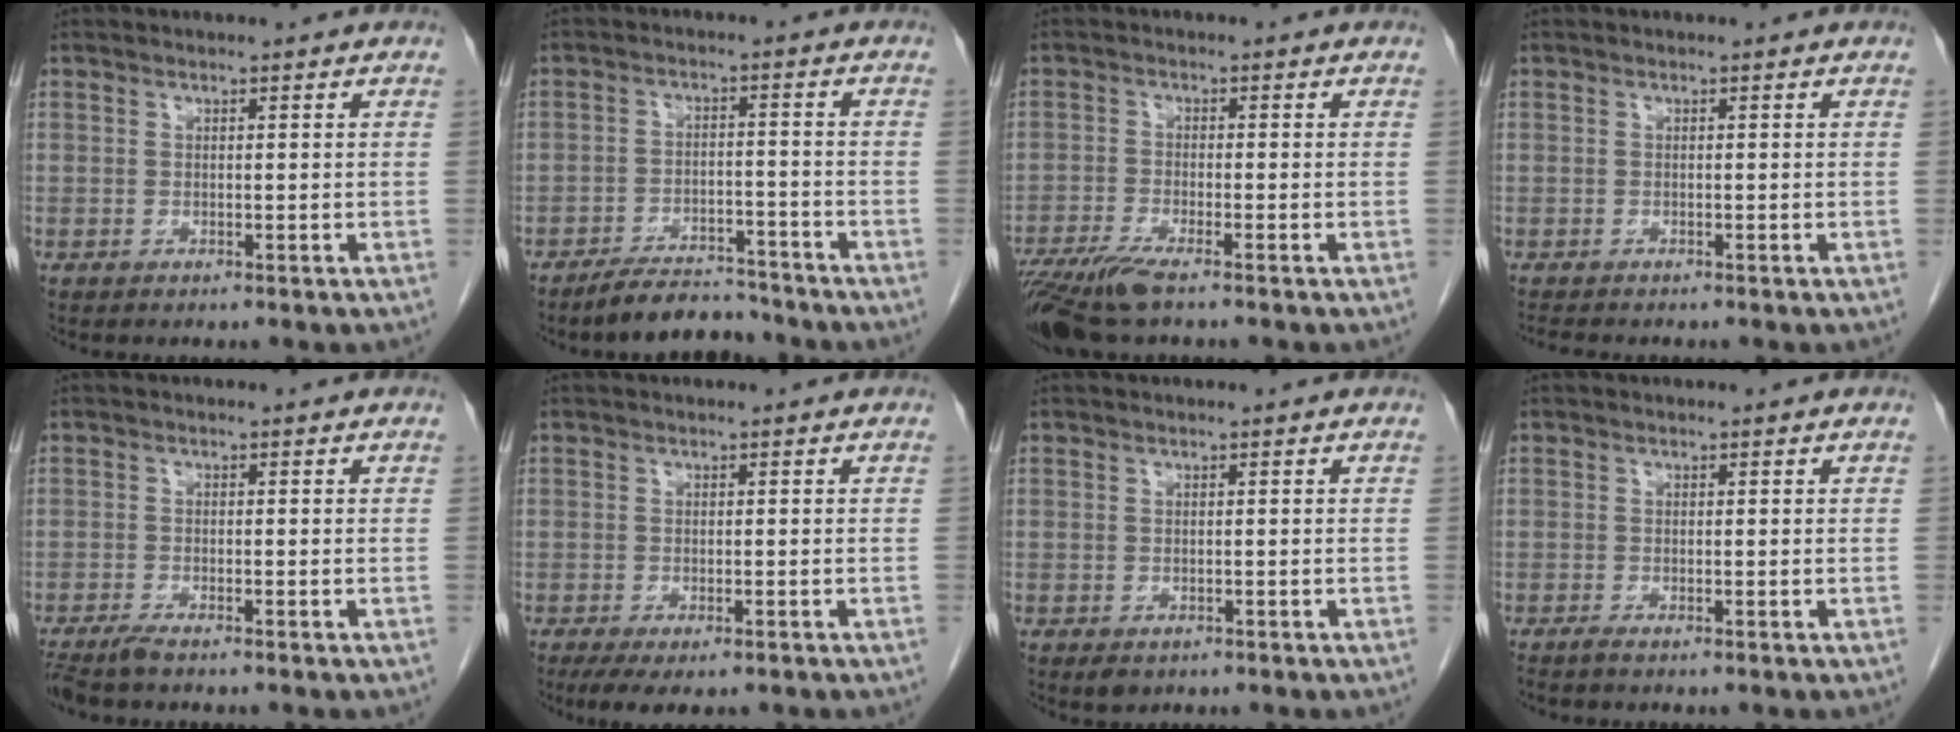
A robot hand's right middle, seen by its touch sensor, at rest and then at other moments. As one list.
[{"total": 6.8, "force": [-6.3, 1.8, 1.6], "torque": [-0.024, -0.004, -0.105]}, {"total": 7.3, "force": [-5.4, 0.7, 4.9], "torque": [-0.093, -0.019, -0.097]}, {"total": 2.3, "force": [-2.1, 0.4, 0.9], "torque": [-0.019, -0.006, -0.030]}, {"total": 3.0, "force": [-2.6, 0.1, 1.6], "torque": [-0.031, -0.008, -0.048]}, {"total": 5.4, "force": [-3.8, 1.7, 3.5], "torque": [-0.050, -0.013, -0.058]}, {"total": 1.7, "force": [-0.9, 1.0, 1.0], "torque": [-0.015, -0.001, -0.006]}, {"total": 0.7, "force": [-0.6, -0.1, 0.4], "torque": [-0.011, -0.002, -0.012]}]